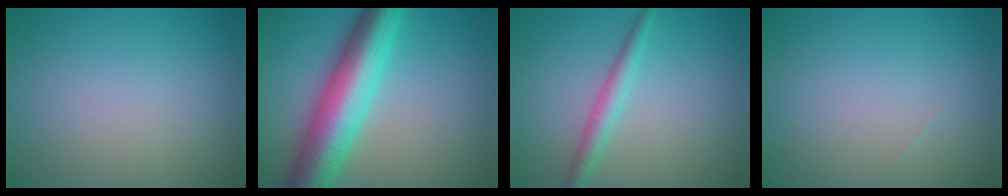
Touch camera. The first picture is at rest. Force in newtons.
{"total": 9.6, "press": 9.6, "slide": 0.1}
{"total": 2.4, "press": 2.4, "slide": 0.1}
{"total": 0.0}